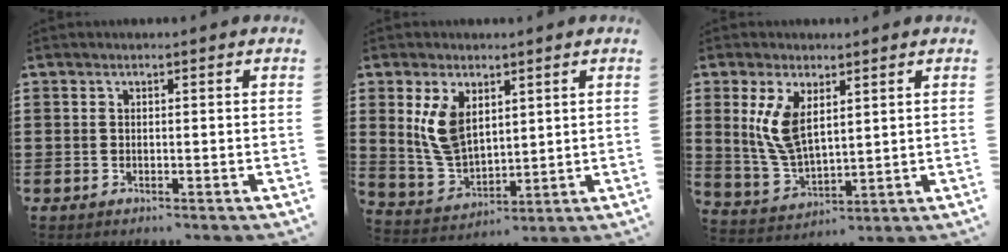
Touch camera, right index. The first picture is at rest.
{"total": 7.4, "force": [2.9, 4.6, 5.1], "torque": [-0.126, 0.006, 0.053]}
{"total": 7.4, "force": [2.5, 3.6, 6.0], "torque": [-0.137, 0.001, 0.043]}